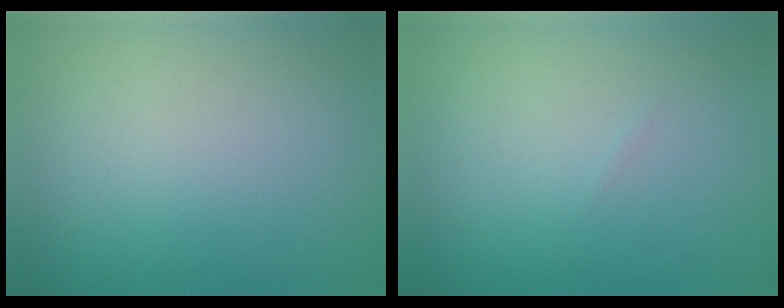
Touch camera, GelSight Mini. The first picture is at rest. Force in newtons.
{"total": 0.0}